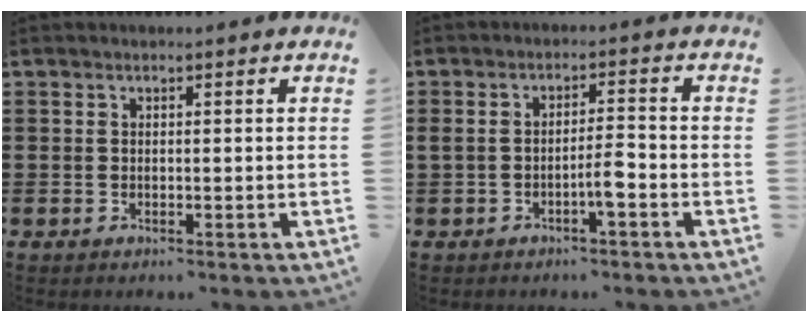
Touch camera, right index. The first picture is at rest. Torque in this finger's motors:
{"motor_torque": [1.78, 0.35, 0.14, 0.05]}